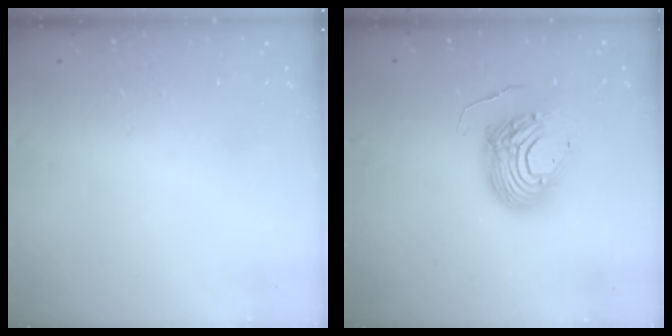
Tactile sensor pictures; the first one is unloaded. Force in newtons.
{"total": 12.0, "press": 12.0, "slide": 1.1}